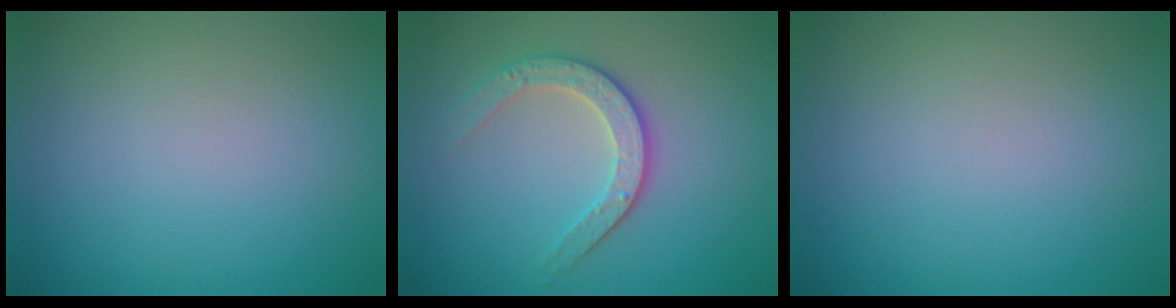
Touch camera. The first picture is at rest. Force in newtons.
{"total": 2.9, "press": 2.7, "slide": 1.1}
{"total": 0.0}